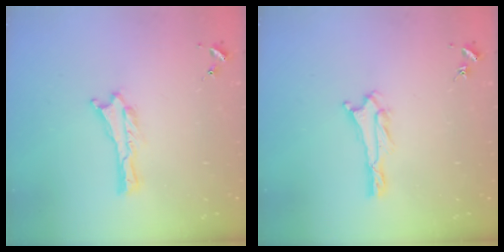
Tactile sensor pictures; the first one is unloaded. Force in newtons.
{"total": 0.7, "press": 0.7, "slide": 0.1}